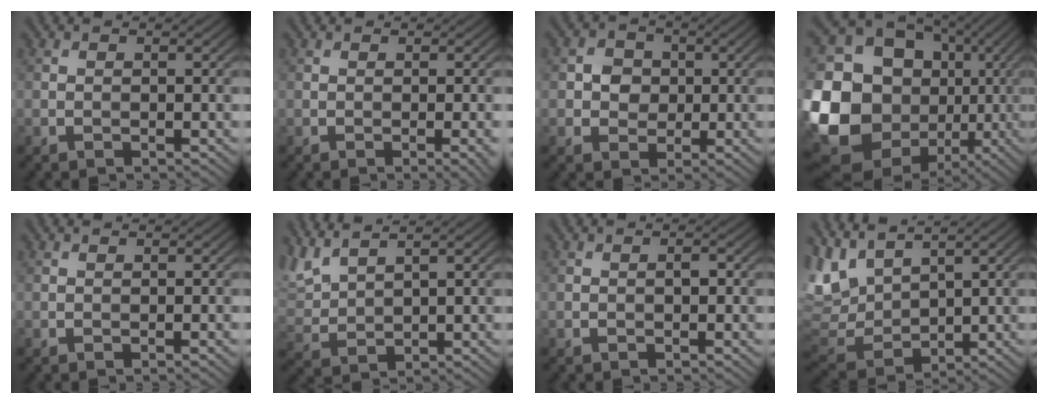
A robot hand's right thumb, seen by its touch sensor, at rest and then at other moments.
{"total": 2.2, "force": [-0.4, 0.4, 2.1], "torque": [-0.029, 0.003, -0.008]}
{"total": 3.5, "force": [0.1, 3.2, 1.4], "torque": [-0.029, 0.001, -0.007]}
{"total": 24.0, "force": [-2.3, 21.1, 11.3], "torque": [-0.284, -0.019, -0.052]}
{"total": 0.0}
{"total": 5.1, "force": [4.2, 1.2, 2.6], "torque": [-0.085, 0.012, 0.093]}
{"total": 0.7, "force": [-0.1, 0.3, 0.6], "torque": [-0.010, 0.002, -0.002]}
{"total": 8.6, "force": [5.4, 3.8, 5.5], "torque": [-0.169, 0.009, 0.111]}